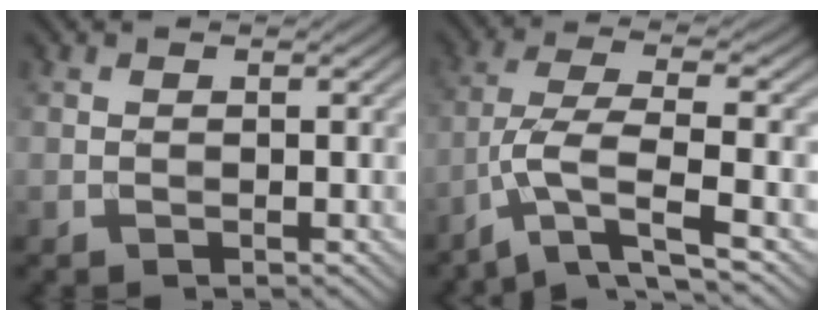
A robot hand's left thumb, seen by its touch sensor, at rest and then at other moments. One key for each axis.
{"total": 8.6, "fx": -4.4, "fy": 2.1, "fz": 7.1, "tx": -0.142, "ty": -0.001, "tz": -0.092}